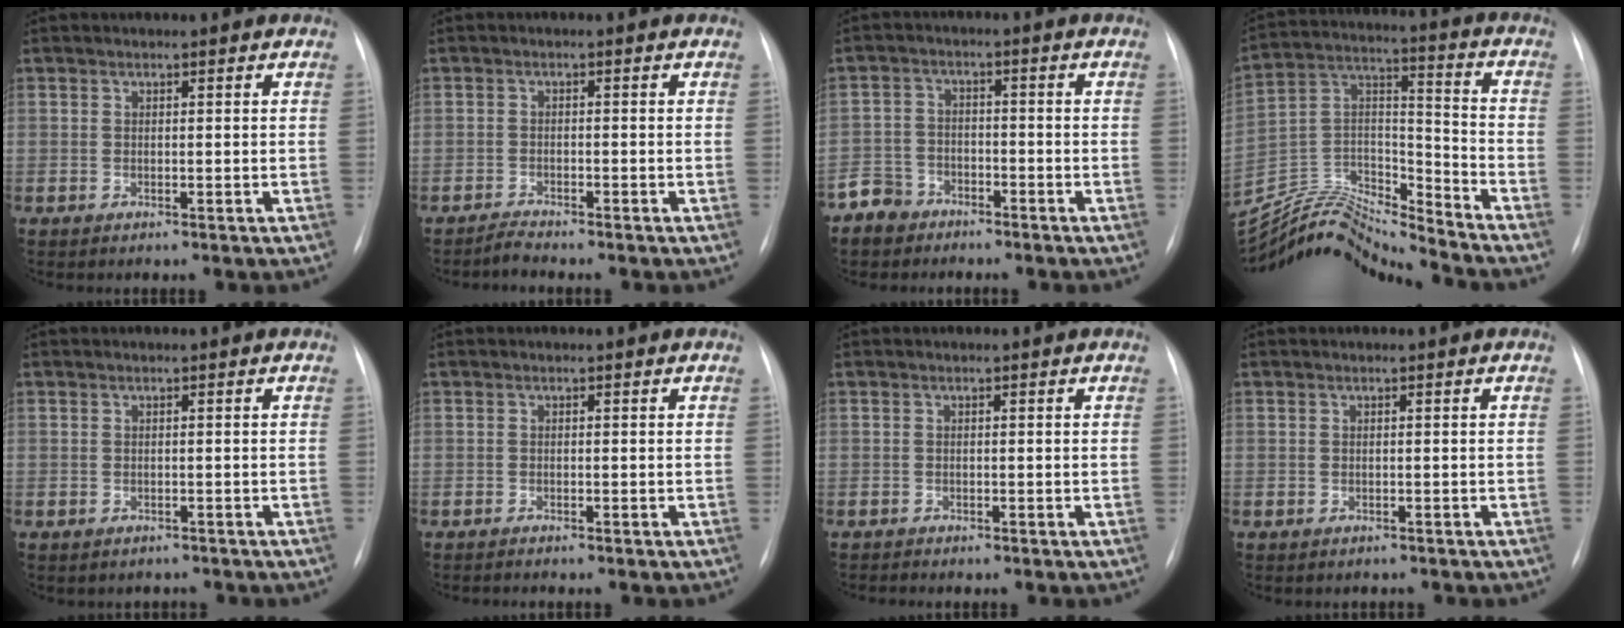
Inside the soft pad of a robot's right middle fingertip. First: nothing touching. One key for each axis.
{"total": 1.6, "fx": -1.5, "fy": -0.4, "fz": -0.1, "tx": 0.000, "ty": -0.008, "tz": -0.029}
{"total": 5.0, "fx": -3.9, "fy": 3.0, "fz": -0.1, "tx": 0.003, "ty": 0.003, "tz": -0.079}
{"total": 16.1, "fx": -16.0, "fy": -0.4, "fz": 1.9, "tx": -0.032, "ty": 0.051, "tz": -0.290}
{"total": 1.5, "fx": -1.3, "fy": 0.9, "fz": 0.2, "tx": -0.007, "ty": 0.002, "tz": -0.014}
{"total": 0.6, "fx": -0.6, "fy": -0.2, "fz": 0.2, "tx": -0.004, "ty": -0.001, "tz": -0.011}
{"total": 0.5, "fx": -0.5, "fy": -0.1, "fz": -0.1, "tx": -0.003, "ty": -0.005, "tz": -0.010}
{"total": 0.6, "fx": -0.5, "fy": 0.4, "fz": 0.2, "tx": -0.006, "ty": 0.000, "tz": -0.005}